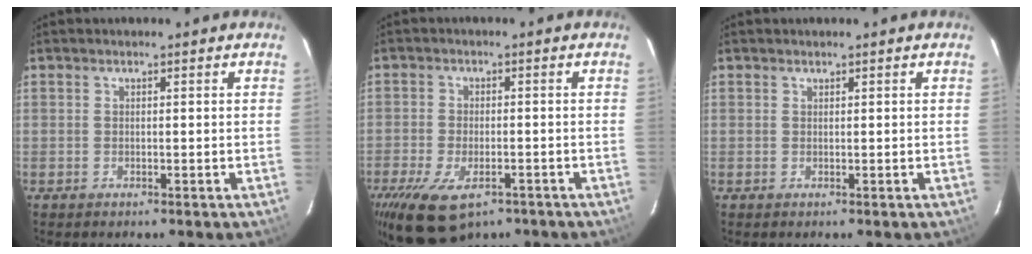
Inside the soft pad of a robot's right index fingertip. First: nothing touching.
{"total": 12.6, "force": [-7.7, 6.0, 8.0], "torque": [-0.181, -0.034, -0.124]}
{"total": 0.0}